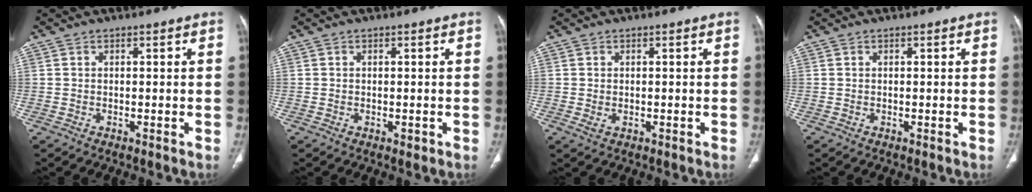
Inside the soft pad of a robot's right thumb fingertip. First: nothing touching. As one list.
[{"total": 0.8, "force": [-0.2, 0.5, 0.6], "torque": [-0.007, -0.002, 0.000]}, {"total": 1.3, "force": [-0.2, 0.9, 1.0], "torque": [-0.025, 0.000, 0.002]}, {"total": 0.0}]